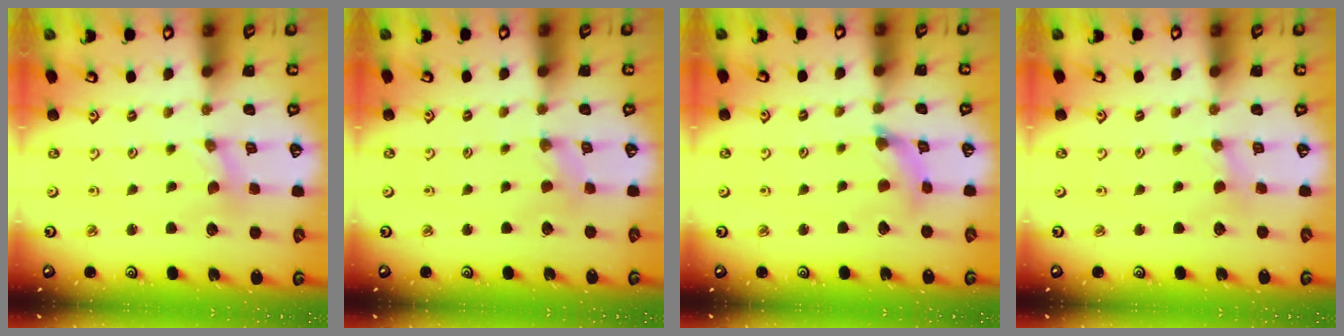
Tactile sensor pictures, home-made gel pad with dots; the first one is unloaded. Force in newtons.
{"total": 2.6, "press": 2.5, "slide": 0.5}
{"total": 4.4, "press": 4.4, "slide": 0.6}
{"total": 1.6, "press": 1.5, "slide": 0.3}